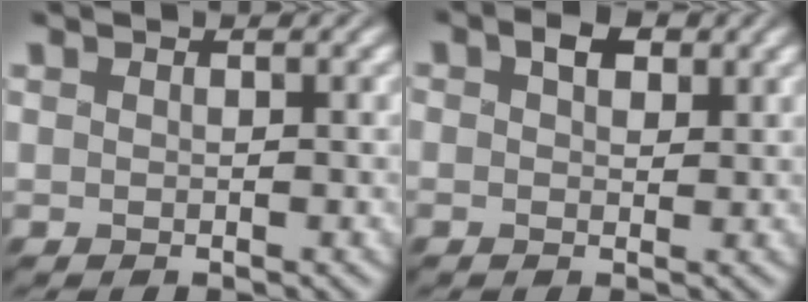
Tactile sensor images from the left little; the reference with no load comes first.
{"total": 2.3, "force": [0.7, 1.5, 1.6], "torque": [-0.030, 0.000, 0.005]}